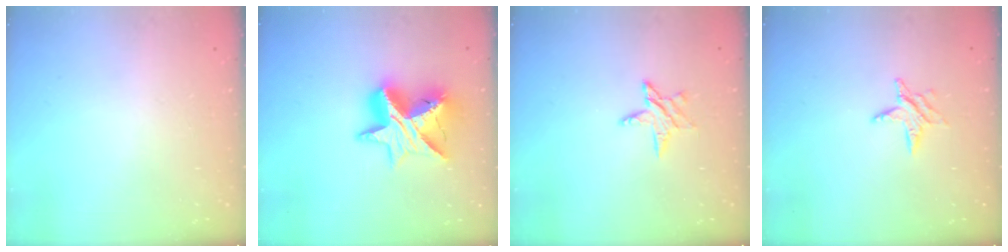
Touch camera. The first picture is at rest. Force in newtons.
{"total": 14.6, "press": 14.5, "slide": 1.0}
{"total": 4.8, "press": 4.8, "slide": 0.5}
{"total": 5.8, "press": 5.8, "slide": 0.5}